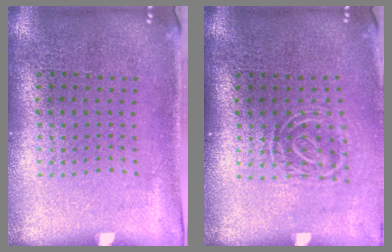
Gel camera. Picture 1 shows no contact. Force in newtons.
{"total": 1.8, "press": 1.2, "slide": 1.3}